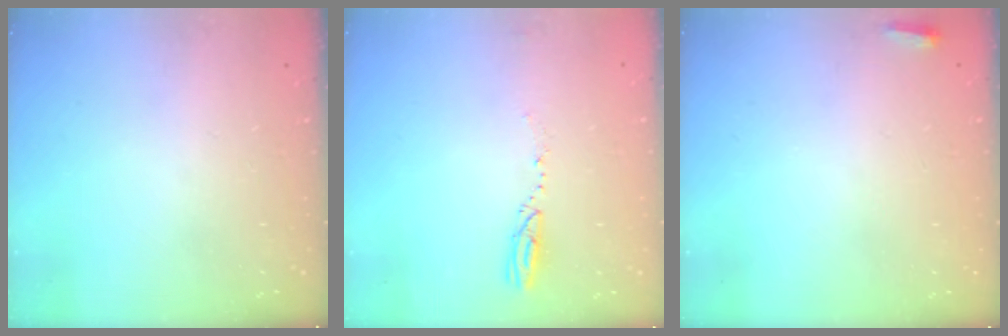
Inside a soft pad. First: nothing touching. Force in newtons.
{"total": 3.2, "press": 3.2, "slide": 0.4}
{"total": 2.7, "press": 2.6, "slide": 0.9}